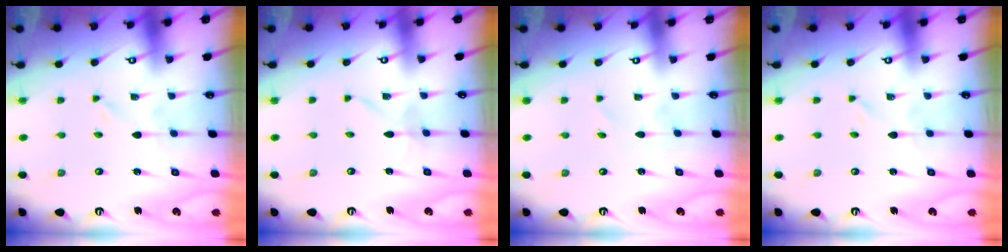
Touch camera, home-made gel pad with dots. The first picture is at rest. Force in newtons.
{"total": 2.0, "press": 2.0, "slide": 0.1}
{"total": 1.7, "press": 1.6, "slide": 0.3}
{"total": 0.0}